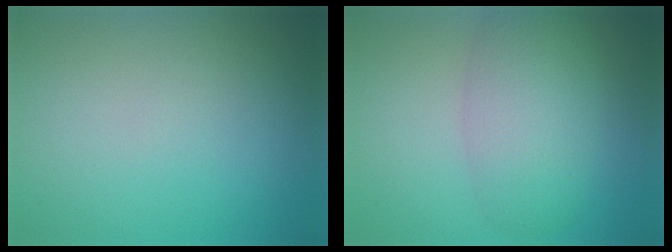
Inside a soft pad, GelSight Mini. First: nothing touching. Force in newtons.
{"total": 5.3, "press": 5.3, "slide": 0.2}